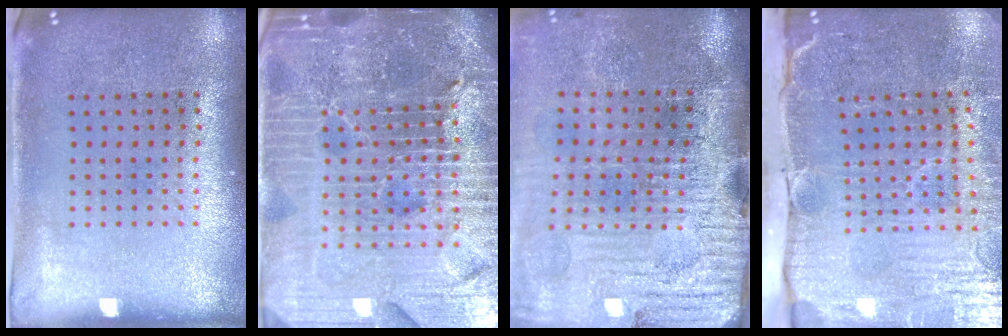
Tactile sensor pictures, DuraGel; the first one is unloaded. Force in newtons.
{"total": 7.1, "press": 6.2, "slide": 3.5}
{"total": 4.9, "press": 4.1, "slide": 2.6}
{"total": 5.1, "press": 4.3, "slide": 2.7}